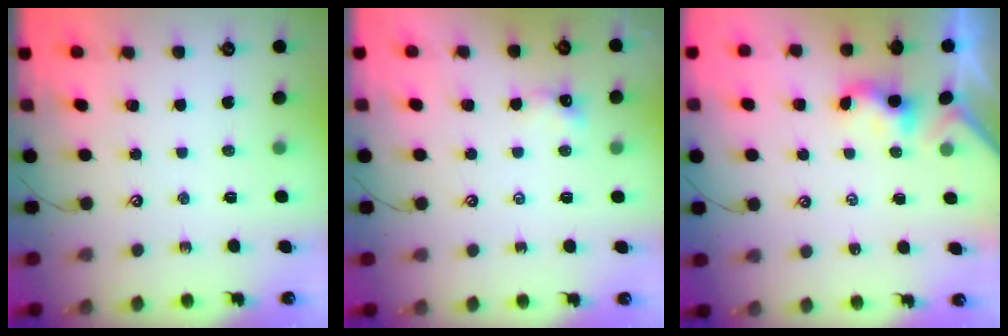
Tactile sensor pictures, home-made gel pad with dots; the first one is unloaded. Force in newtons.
{"total": 0.8, "press": 0.8, "slide": 0.3}
{"total": 1.1, "press": 1.1, "slide": 0.2}